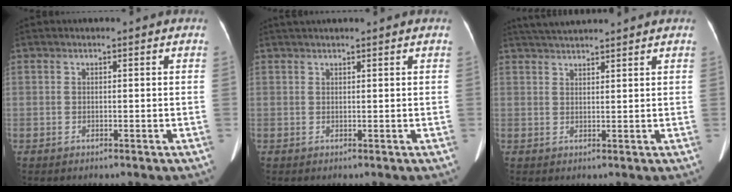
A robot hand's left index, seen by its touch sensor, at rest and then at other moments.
{"total": 2.8, "force": [2.5, 0.0, 1.2], "torque": [-0.011, 0.032, 0.042]}
{"total": 5.3, "force": [5.0, -0.3, 1.7], "torque": [-0.032, 0.030, 0.086]}